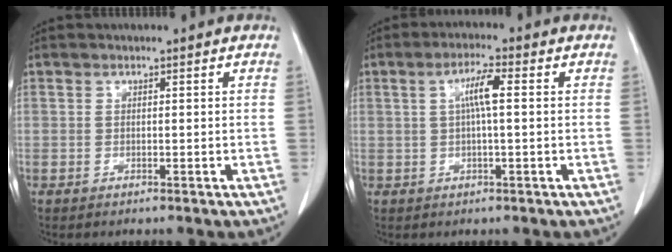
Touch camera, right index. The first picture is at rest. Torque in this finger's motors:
{"motor_torque": [0.59, 0.09, 0.14, 0.09]}